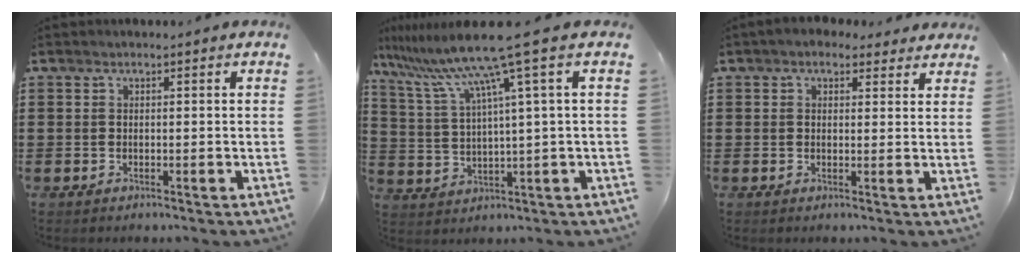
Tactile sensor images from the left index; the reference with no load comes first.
{"total": 10.5, "force": [6.4, -0.8, 8.3], "torque": [-0.197, -0.034, 0.096]}
{"total": 2.4, "force": [1.7, 1.5, 0.8], "torque": [-0.014, 0.003, 0.029]}